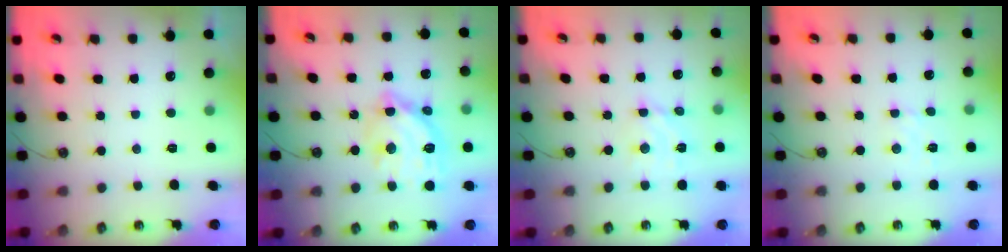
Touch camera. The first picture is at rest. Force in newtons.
{"total": 15.6, "press": 15.5, "slide": 1.3}
{"total": 6.8, "press": 6.8, "slide": 0.3}
{"total": 2.1, "press": 2.0, "slide": 0.6}